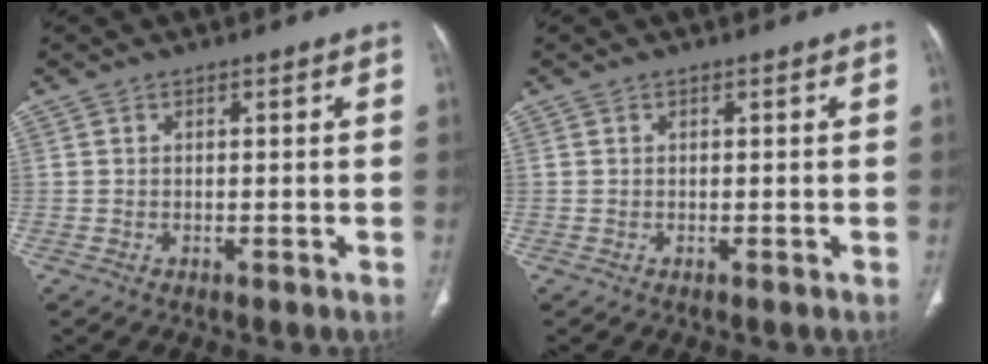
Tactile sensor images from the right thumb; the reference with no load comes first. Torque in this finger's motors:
{"motor_torque": [-0.24, 0.18, -0.20, 0.20, 0.04]}